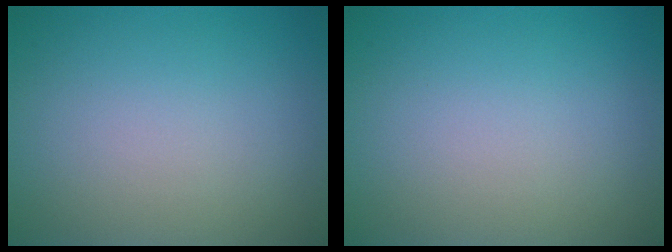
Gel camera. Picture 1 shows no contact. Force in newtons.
{"total": 0.0}